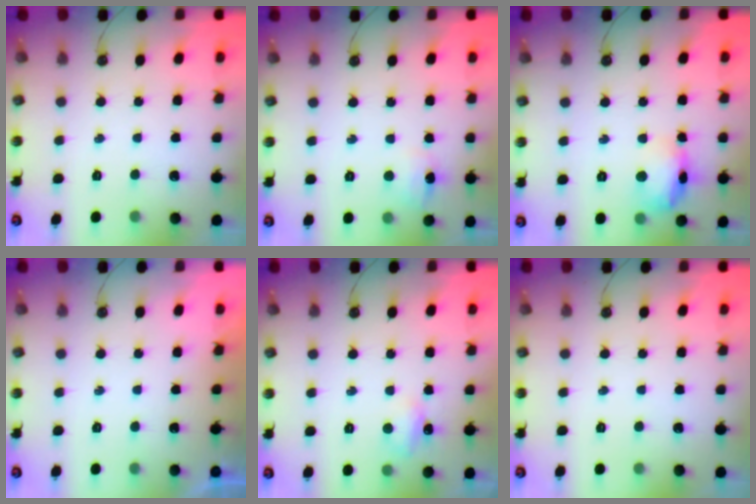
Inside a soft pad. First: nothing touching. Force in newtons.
{"total": 5.6, "press": 5.5, "slide": 0.8}
{"total": 13.2, "press": 13.1, "slide": 1.1}
{"total": 0.0}
{"total": 6.0, "press": 5.9, "slide": 1.1}
{"total": 0.0}